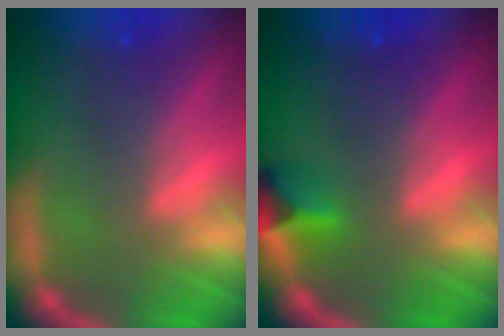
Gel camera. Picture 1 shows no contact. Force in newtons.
{"total": 2.4}